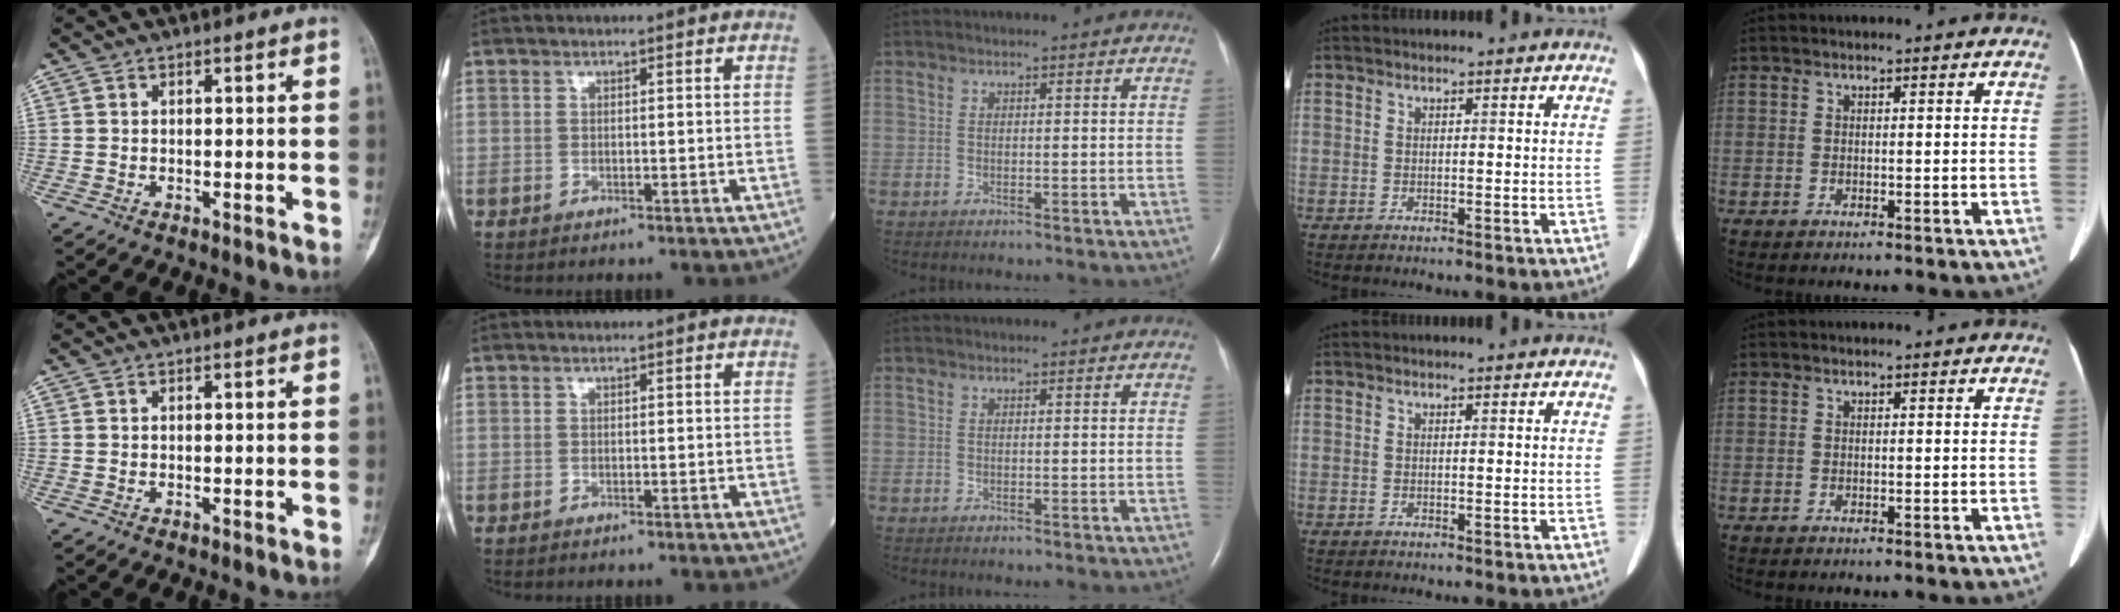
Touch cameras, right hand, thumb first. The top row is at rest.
{}